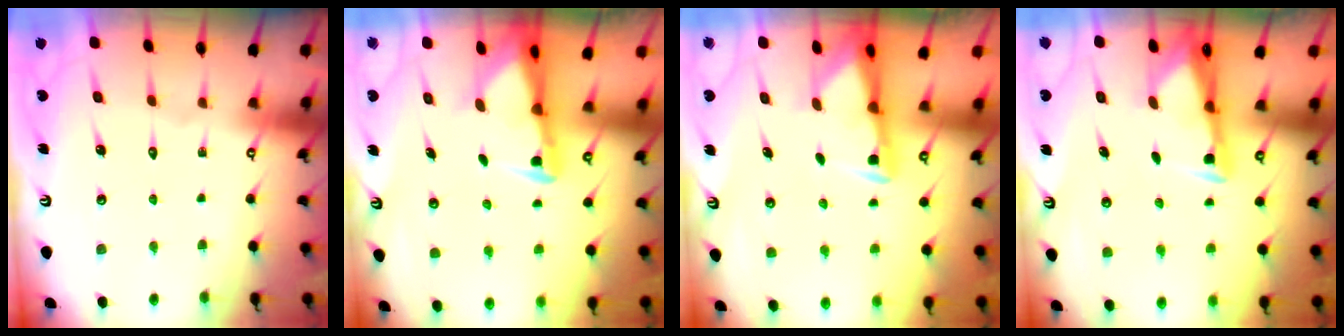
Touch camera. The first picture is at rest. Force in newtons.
{"total": 2.6, "press": 2.5, "slide": 0.7}
{"total": 2.7, "press": 2.6, "slide": 0.5}
{"total": 3.2, "press": 3.1, "slide": 0.8}